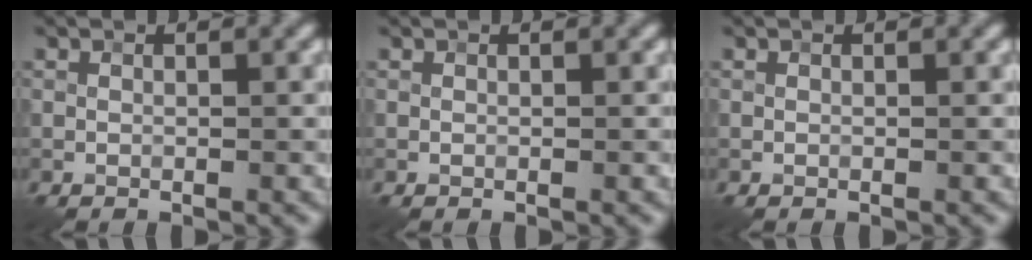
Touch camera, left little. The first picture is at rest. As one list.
[{"total": 0.0}, {"total": 0.0}]